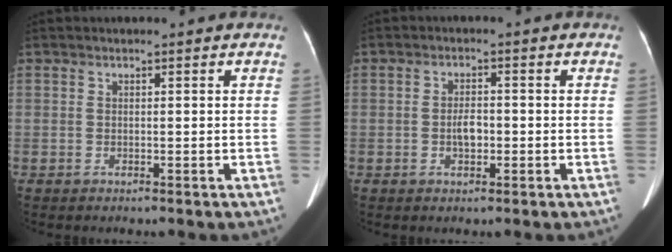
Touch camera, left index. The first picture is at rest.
{"total": 2.5, "force": [-0.6, 1.2, 2.1], "torque": [-0.039, 0.006, -0.011]}